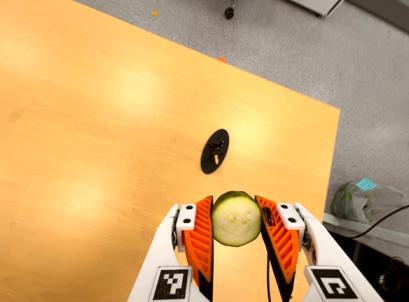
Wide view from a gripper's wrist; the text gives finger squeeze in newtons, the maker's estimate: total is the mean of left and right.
{"total": 10.5, "left": 9.3, "right": 11.7}